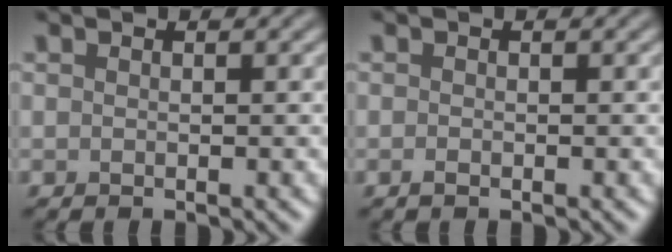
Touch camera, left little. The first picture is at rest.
{"total": 0.5, "force": [-0.3, 0.2, 0.4], "torque": [-0.007, -0.002, -0.005]}